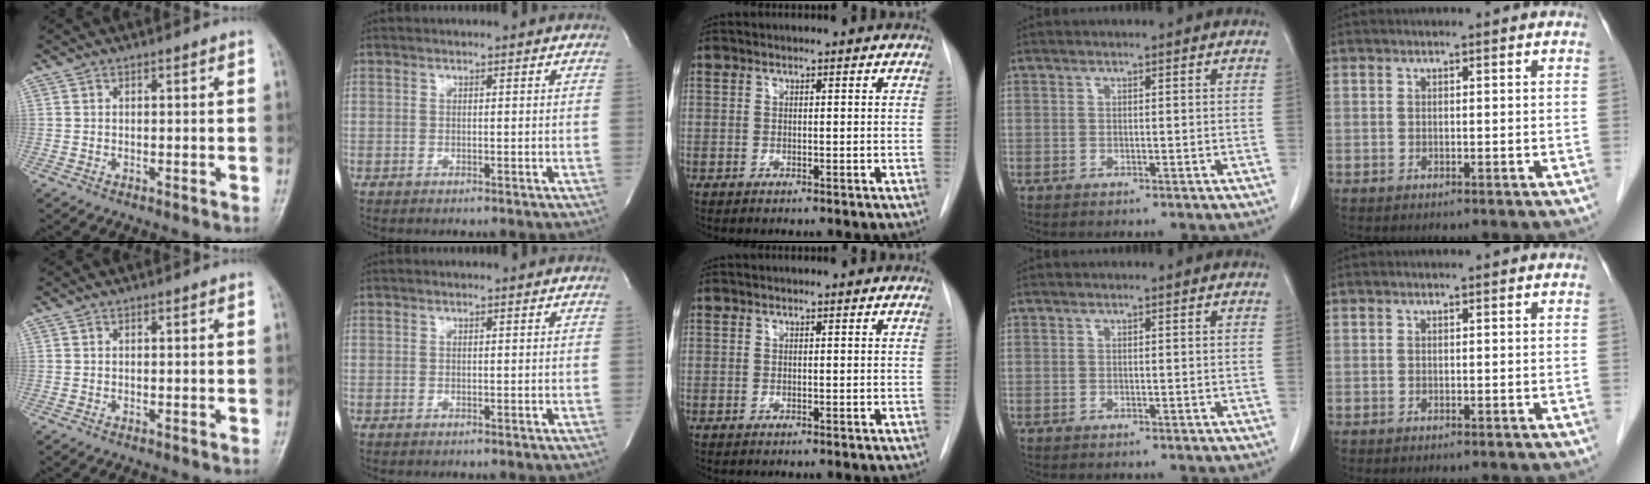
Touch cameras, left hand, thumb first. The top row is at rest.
{}